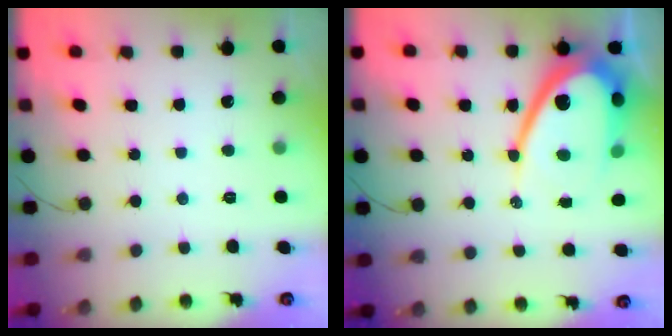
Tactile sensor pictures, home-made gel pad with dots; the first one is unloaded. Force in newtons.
{"total": 17.2, "press": 17.1, "slide": 1.5}